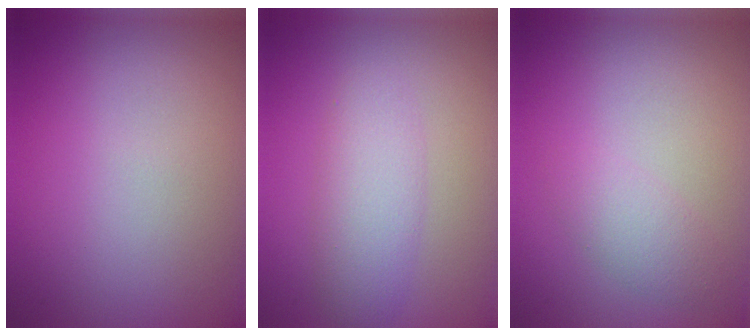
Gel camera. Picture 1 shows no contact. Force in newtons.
{"total": 3.2, "press": 3.2, "slide": 0.1}
{"total": 1.8, "press": 1.8, "slide": 0.1}